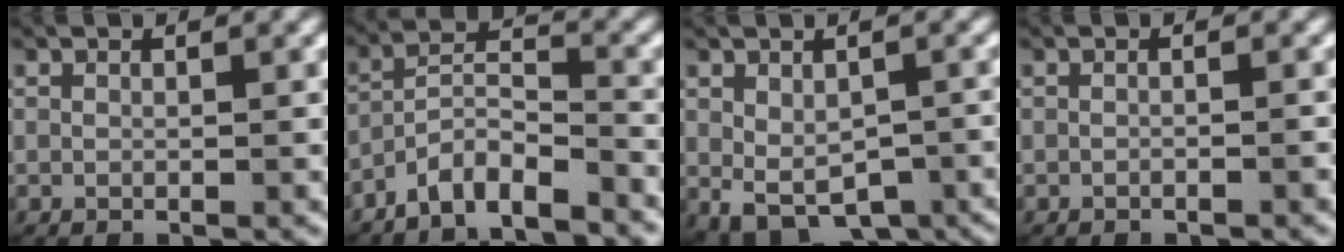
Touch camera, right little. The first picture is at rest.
{"total": 9.3, "force": [-7.2, 4.8, 3.3], "torque": [-0.065, -0.017, -0.128]}
{"total": 7.3, "force": [-5.5, 3.6, 3.2], "torque": [-0.058, -0.035, -0.074]}
{"total": 0.7, "force": [-0.6, -0.1, 0.4], "torque": [-0.008, 0.003, -0.011]}